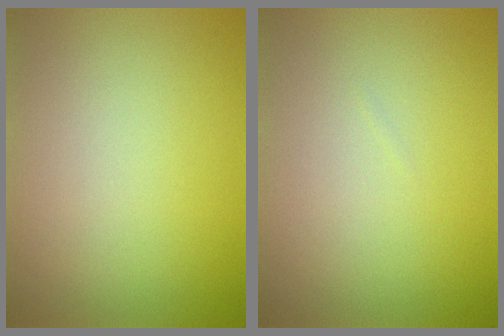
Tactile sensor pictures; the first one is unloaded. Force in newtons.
{"total": 0.0}